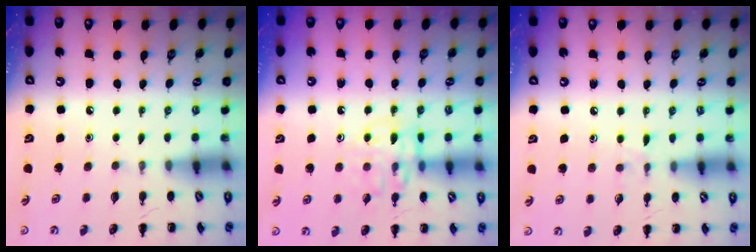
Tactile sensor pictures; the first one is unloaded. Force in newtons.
{"total": 11.2, "press": 11.2, "slide": 1.2}
{"total": 6.1, "press": 5.7, "slide": 2.2}